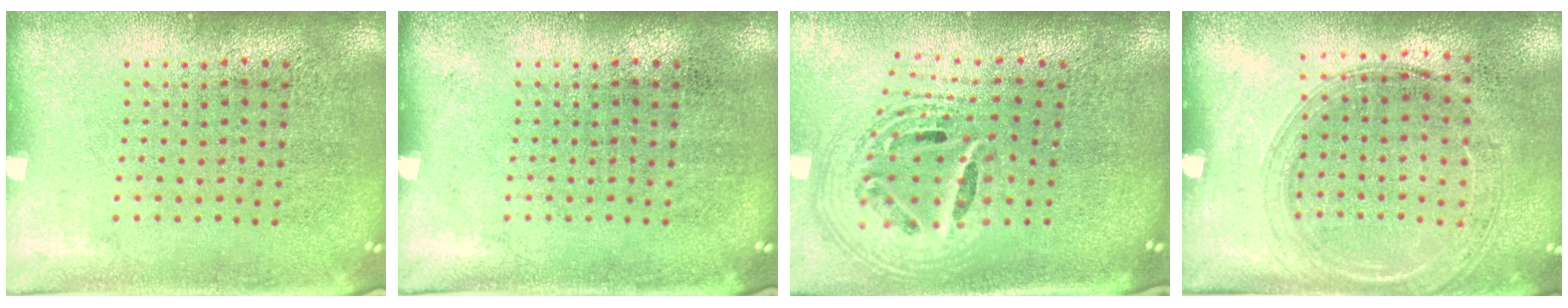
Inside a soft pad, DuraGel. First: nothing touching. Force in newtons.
{"total": 0.0}
{"total": 2.5, "press": 1.8, "slide": 1.7}
{"total": 1.5, "press": 1.4, "slide": 0.3}